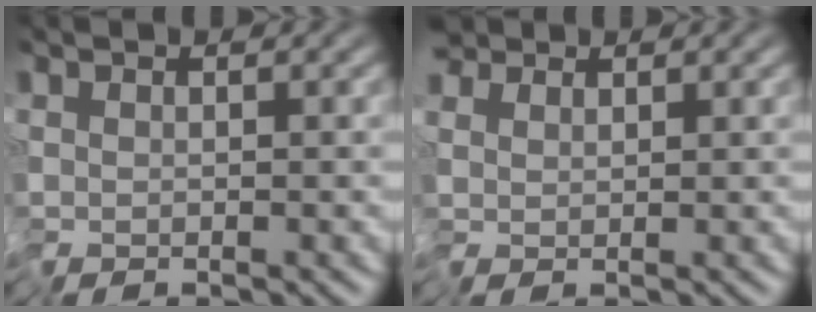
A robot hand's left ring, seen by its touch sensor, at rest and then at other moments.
{"total": 2.3, "force": [1.0, 1.5, 1.4], "torque": [-0.044, 0.006, 0.015]}